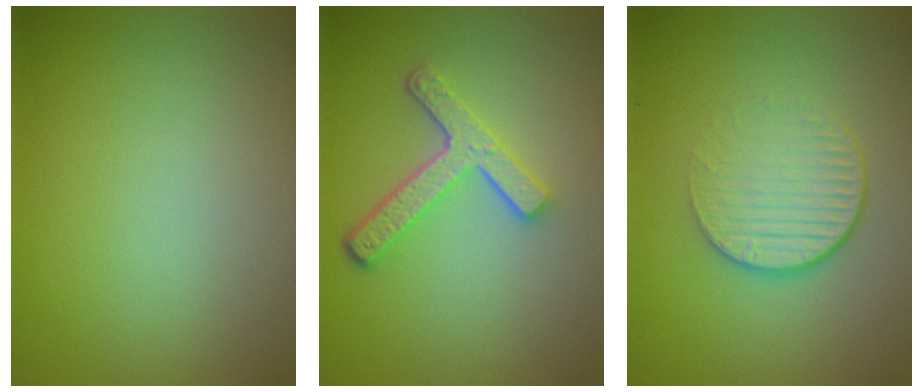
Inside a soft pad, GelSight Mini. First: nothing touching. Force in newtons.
{"total": 4.2, "press": 3.3, "slide": 2.7}
{"total": 4.4, "press": 2.7, "slide": 3.5}